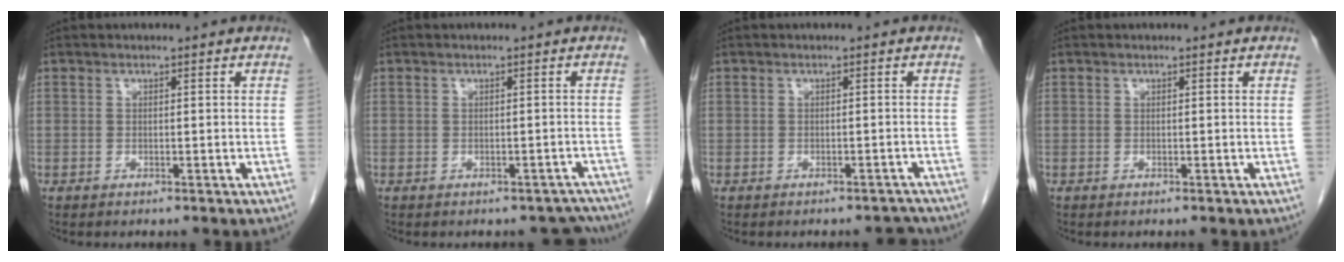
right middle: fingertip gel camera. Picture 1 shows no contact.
{"total": 3.8, "force": [-3.4, 1.8, 0.2], "torque": [0.013, 0.010, -0.031]}
{"total": 3.1, "force": [-3.0, 0.8, 0.1], "torque": [0.006, 0.000, -0.032]}
{"total": 0.0}